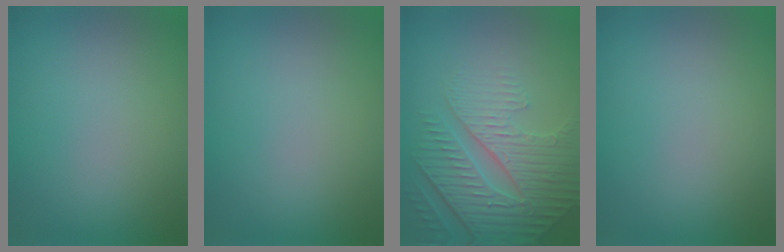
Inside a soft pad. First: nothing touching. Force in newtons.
{"total": 0.0}
{"total": 6.6, "press": 5.2, "slide": 4.1}
{"total": 0.0}